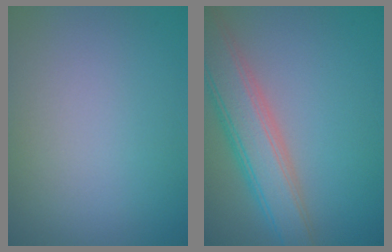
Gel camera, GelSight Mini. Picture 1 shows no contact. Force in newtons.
{"total": 6.0, "press": 6.0, "slide": 0.4}